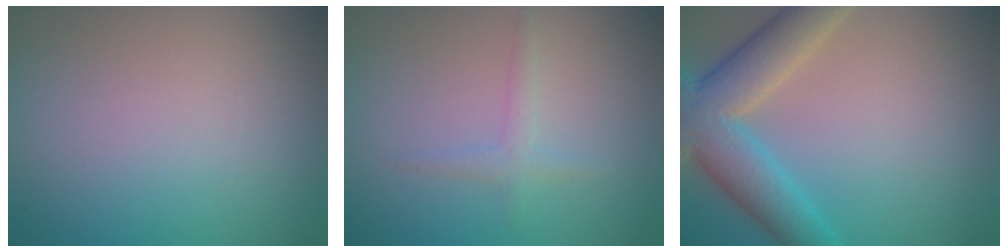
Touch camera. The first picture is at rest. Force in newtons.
{"total": 1.3, "press": 1.3, "slide": 0.0}
{"total": 7.5, "press": 7.5, "slide": 0.4}